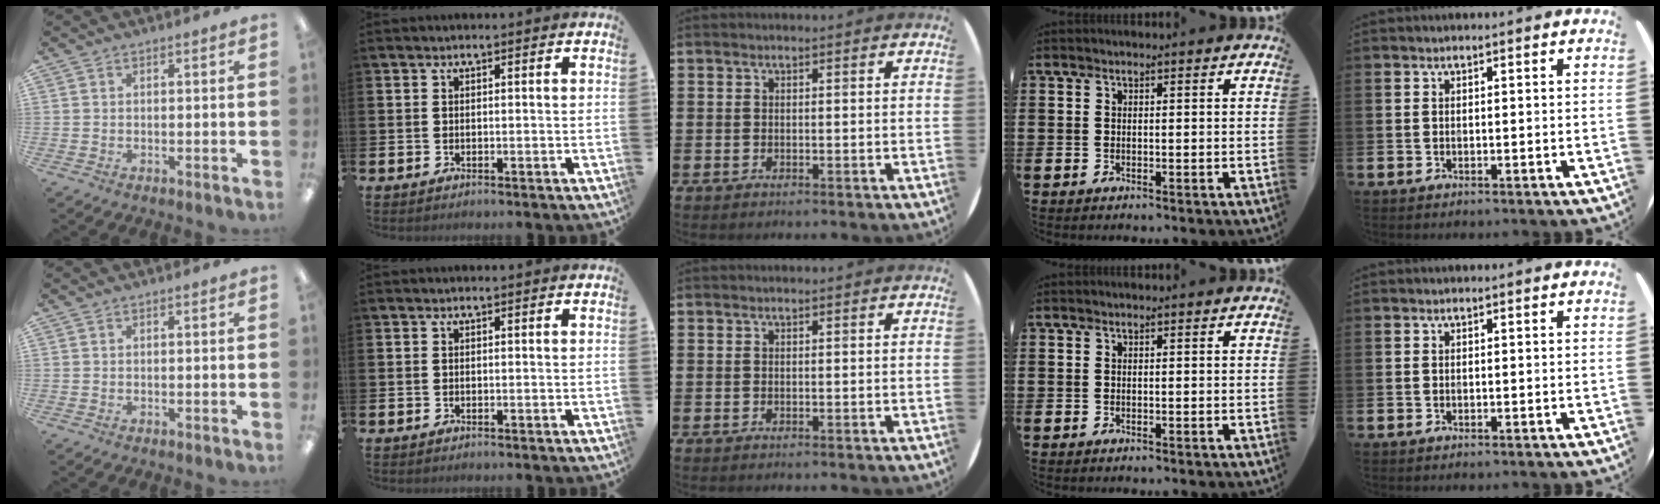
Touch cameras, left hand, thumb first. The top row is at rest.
{}